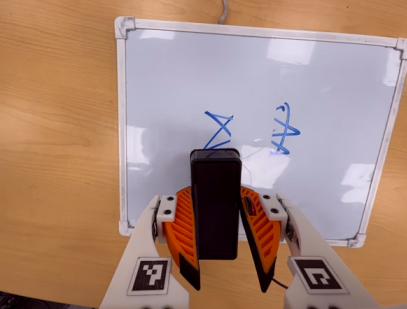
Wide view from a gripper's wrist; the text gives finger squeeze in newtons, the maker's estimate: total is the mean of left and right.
{"total": 8.1, "left": 7.6, "right": 8.5}